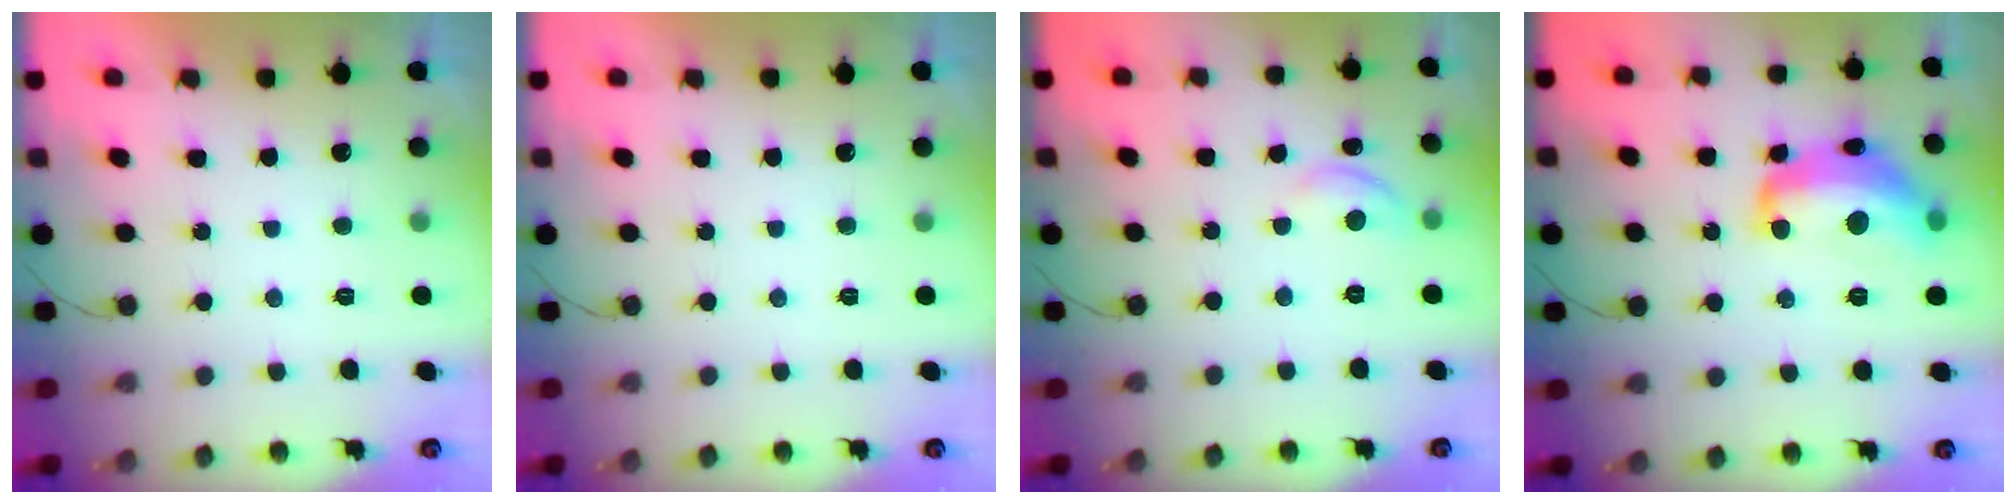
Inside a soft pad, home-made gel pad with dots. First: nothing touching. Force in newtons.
{"total": 0.0}
{"total": 6.6, "press": 6.5, "slide": 0.7}
{"total": 15.6, "press": 15.5, "slide": 1.0}